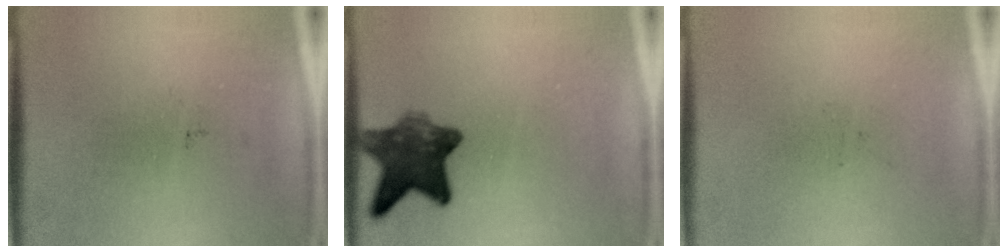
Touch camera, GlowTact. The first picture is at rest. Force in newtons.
{"total": 8.2}
{"total": 0.0}